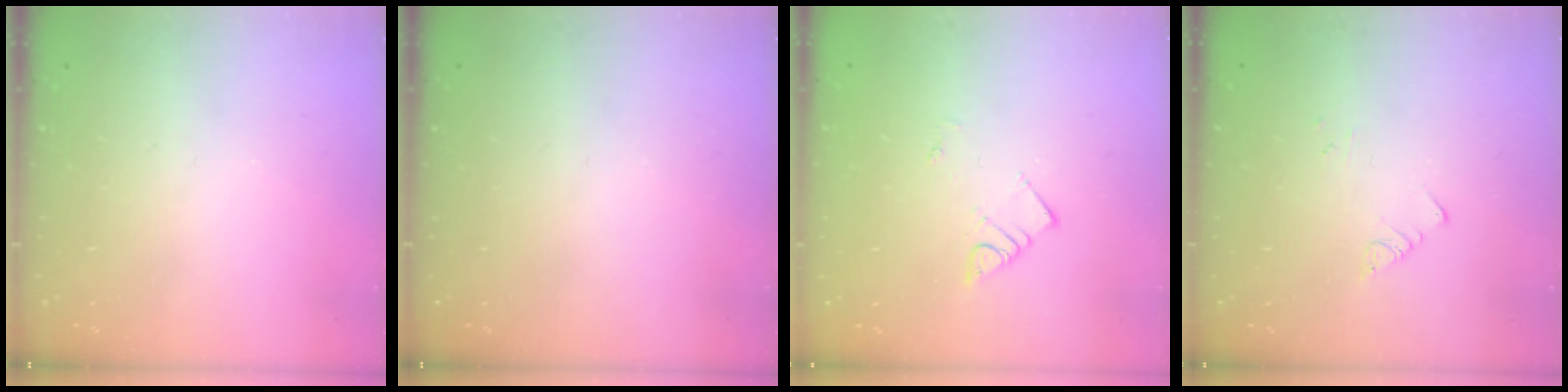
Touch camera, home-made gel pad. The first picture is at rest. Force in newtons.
{"total": 0.0}
{"total": 3.6, "press": 3.6, "slide": 0.6}
{"total": 1.8, "press": 1.8, "slide": 0.2}